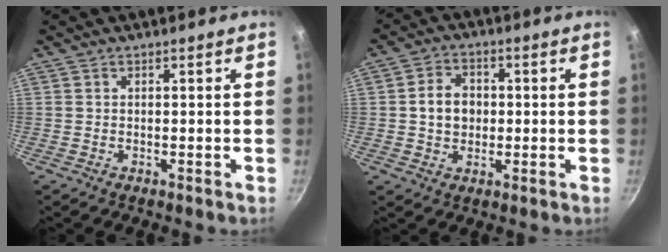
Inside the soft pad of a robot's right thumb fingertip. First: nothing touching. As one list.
[{"total": 6.4, "force": [0.1, 5.2, 3.7], "torque": [-0.041, 0.012, -0.003]}]